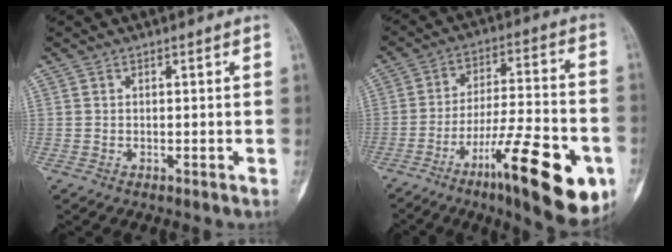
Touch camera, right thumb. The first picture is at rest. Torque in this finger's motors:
{"motor_torque": [0.48, 0.59, 1.29, -1.24, 0.15]}